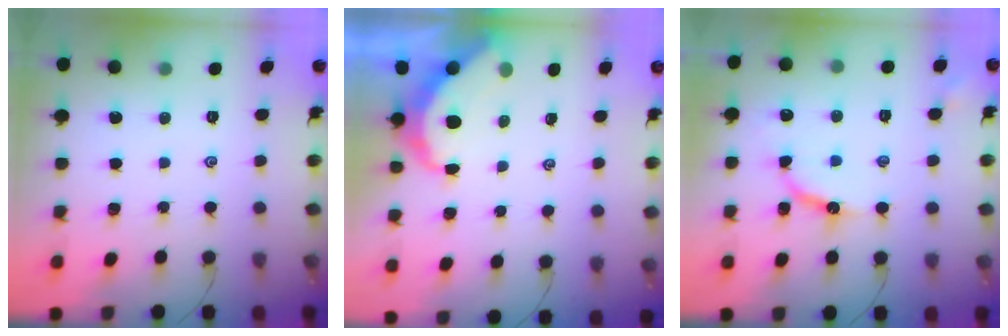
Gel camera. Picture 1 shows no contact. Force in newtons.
{"total": 6.0, "press": 6.0, "slide": 0.2}
{"total": 10.2, "press": 10.2, "slide": 0.6}